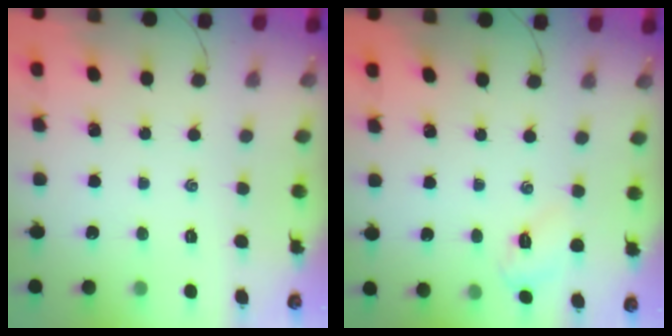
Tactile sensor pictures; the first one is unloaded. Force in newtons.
{"total": 3.6, "press": 3.5, "slide": 0.9}